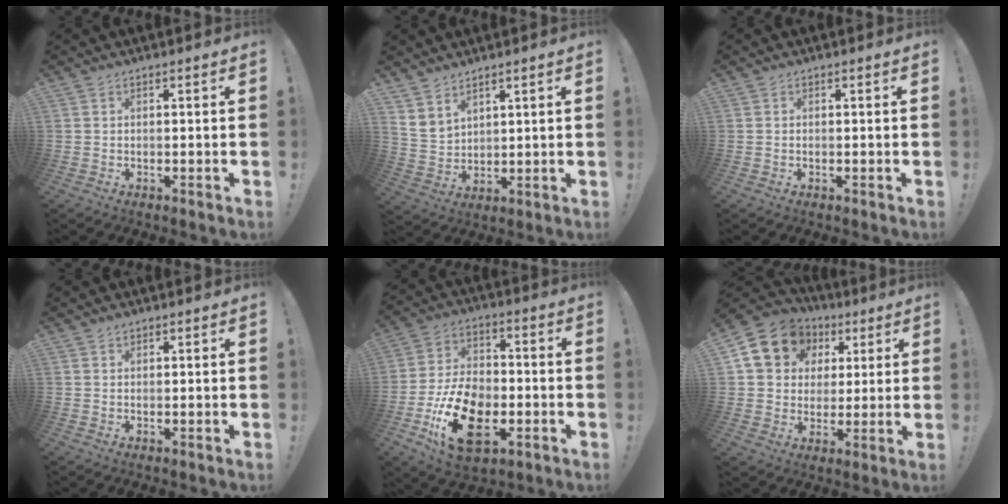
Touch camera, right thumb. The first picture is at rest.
{"total": 4.7, "force": [4.1, 2.1, 0.5], "torque": [-0.012, -0.040, 0.079]}
{"total": 0.0}
{"total": 1.0, "force": [0.8, 0.4, 0.4], "torque": [-0.003, -0.003, 0.015]}
{"total": 20.1, "force": [-7.1, 12.5, 14.1], "torque": [-0.260, 0.040, -0.115]}
{"total": 14.7, "force": [5.7, 12.1, 6.0], "torque": [-0.087, -0.020, 0.119]}